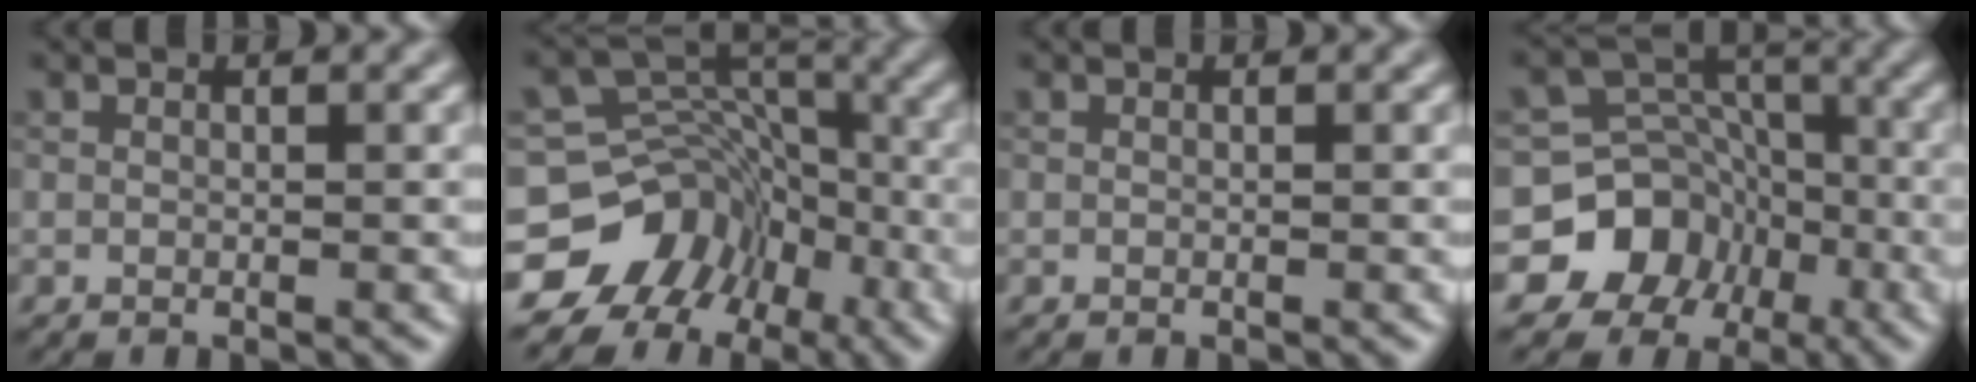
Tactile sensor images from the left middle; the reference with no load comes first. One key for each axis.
{"total": 11.2, "fx": -6.8, "fy": 8.7, "fz": 1.9, "tx": -0.039, "ty": 0.012, "tz": -0.119}
{"total": 0.0}
{"total": 9.8, "fx": -4.8, "fy": 8.4, "fz": 1.7, "tx": -0.016, "ty": 0.001, "tz": -0.105}